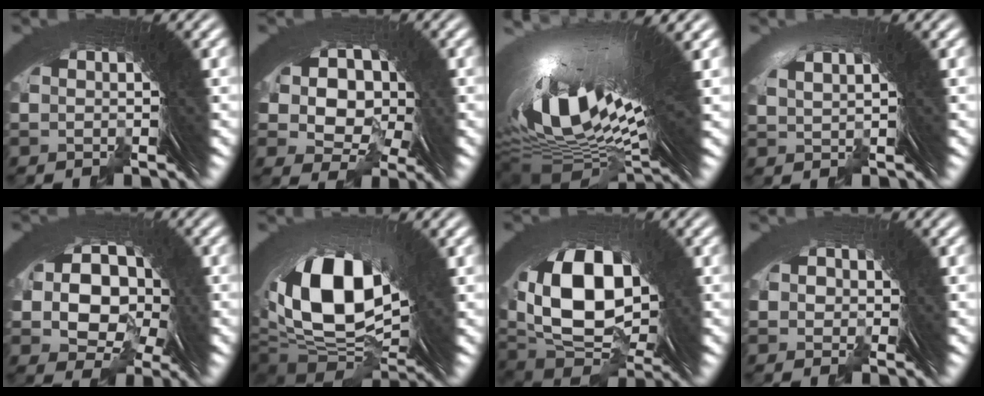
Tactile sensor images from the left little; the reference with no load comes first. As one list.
[{"total": 7.7, "force": [-0.6, 6.3, 4.4], "torque": [-0.118, -0.053, 0.013]}, {"total": 14.2, "force": [1.1, 6.5, 12.6], "torque": [-0.226, -0.017, 0.032]}, {"total": 1.1, "force": [0.3, -1.1, -0.2], "torque": [0.002, -0.002, 0.020]}, {"total": 9.1, "force": [-0.6, 7.4, 5.3], "torque": [-0.126, -0.050, 0.004]}, {"total": 11.4, "force": [-1.5, 7.4, 8.5], "torque": [-0.191, -0.063, 0.011]}, {"total": 10.9, "force": [-1.3, 8.0, 7.3], "torque": [-0.174, -0.064, 0.014]}, {"total": 1.6, "force": [-0.7, 1.1, -0.9], "torque": [0.008, 0.004, -0.013]}]